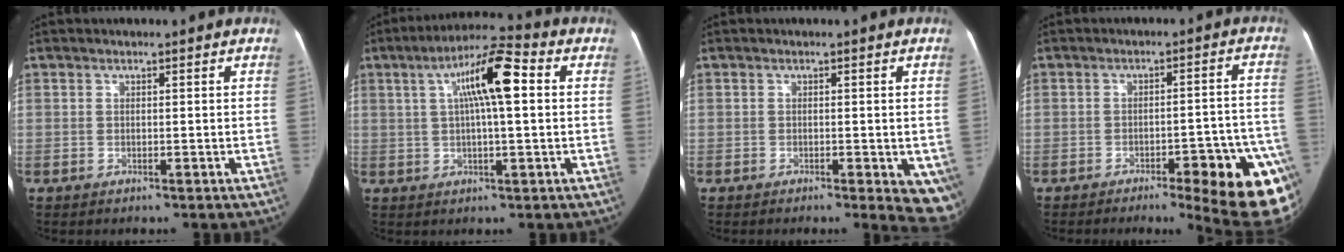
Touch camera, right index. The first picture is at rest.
{"total": 10.5, "force": [2.4, 1.5, 10.2], "torque": [-0.180, 0.028, 0.034]}
{"total": 6.8, "force": [-2.7, 2.2, 5.9], "torque": [-0.057, -0.013, -0.036]}
{"total": 14.9, "force": [-8.0, 2.1, 12.4], "torque": [-0.063, 0.018, -0.095]}